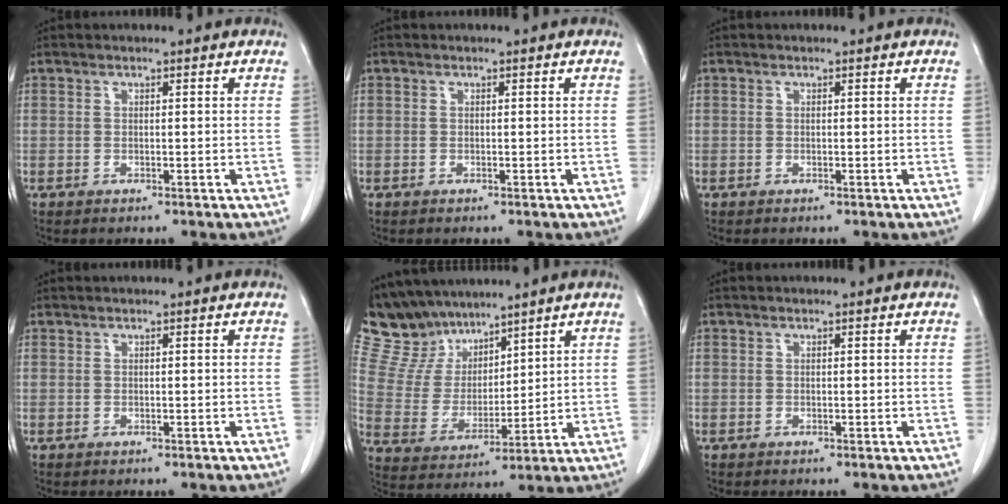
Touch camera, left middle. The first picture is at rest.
{"total": 0.0}
{"total": 0.0}
{"total": 0.0}
{"total": 10.9, "force": [9.7, 4.8, 1.8], "torque": [-0.055, 0.021, 0.200]}
{"total": 0.0}